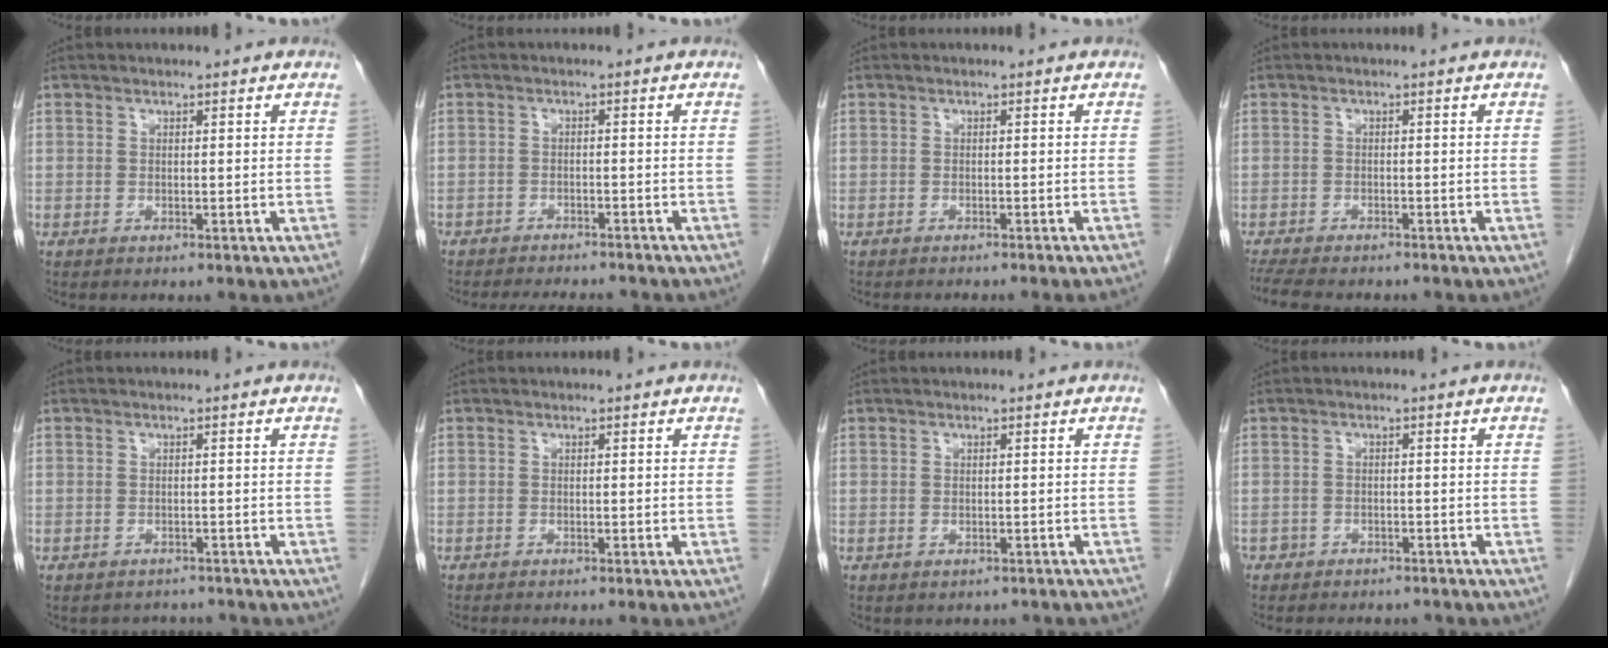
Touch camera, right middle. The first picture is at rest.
{"total": 8.0, "force": [-7.2, 2.0, 2.7], "torque": [-0.034, -0.002, -0.096]}
{"total": 5.1, "force": [-4.7, -0.6, 2.1], "torque": [-0.013, -0.007, -0.059]}
{"total": 8.8, "force": [-7.5, 2.1, 4.0], "torque": [-0.068, -0.009, -0.113]}
{"total": 2.8, "force": [-2.6, 1.2, -0.2], "torque": [0.002, 0.003, -0.035]}
{"total": 2.6, "force": [-2.3, -0.3, 1.2], "torque": [-0.013, 0.003, -0.030]}
{"total": 2.4, "force": [-2.0, 1.2, 0.6], "torque": [-0.008, 0.002, -0.021]}
{"total": 6.6, "force": [-5.7, 2.9, 1.7], "torque": [-0.024, 0.009, -0.068]}